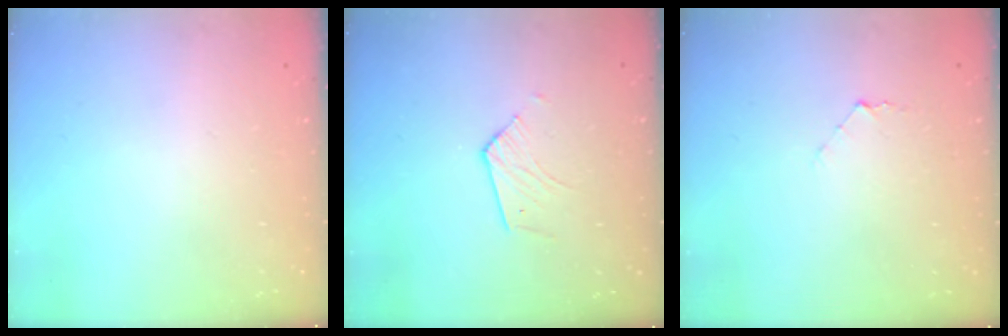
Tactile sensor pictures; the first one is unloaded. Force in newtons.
{"total": 5.8, "press": 5.8, "slide": 0.5}
{"total": 3.8, "press": 3.8, "slide": 0.4}